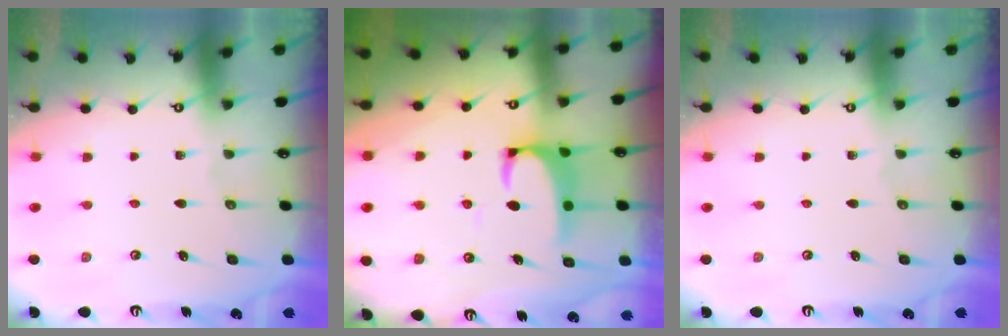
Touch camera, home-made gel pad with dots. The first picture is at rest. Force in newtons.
{"total": 2.2, "press": 2.0, "slide": 1.0}
{"total": 0.0}